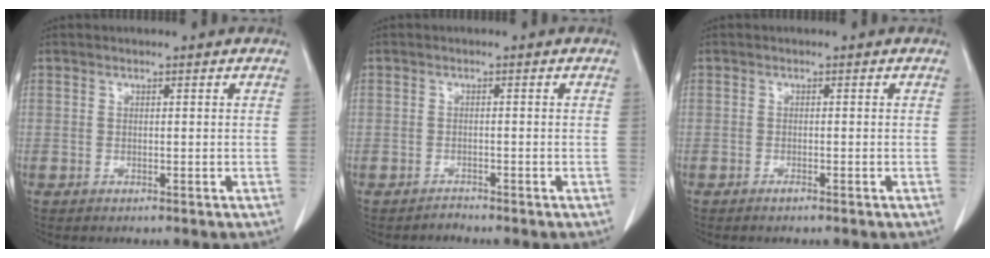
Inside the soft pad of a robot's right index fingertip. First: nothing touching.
{"total": 1.1, "force": [-0.9, 0.3, -0.5], "torque": [0.015, -0.004, -0.018]}
{"total": 0.6, "force": [-0.6, 0.0, 0.3], "torque": [-0.008, -0.001, -0.009]}